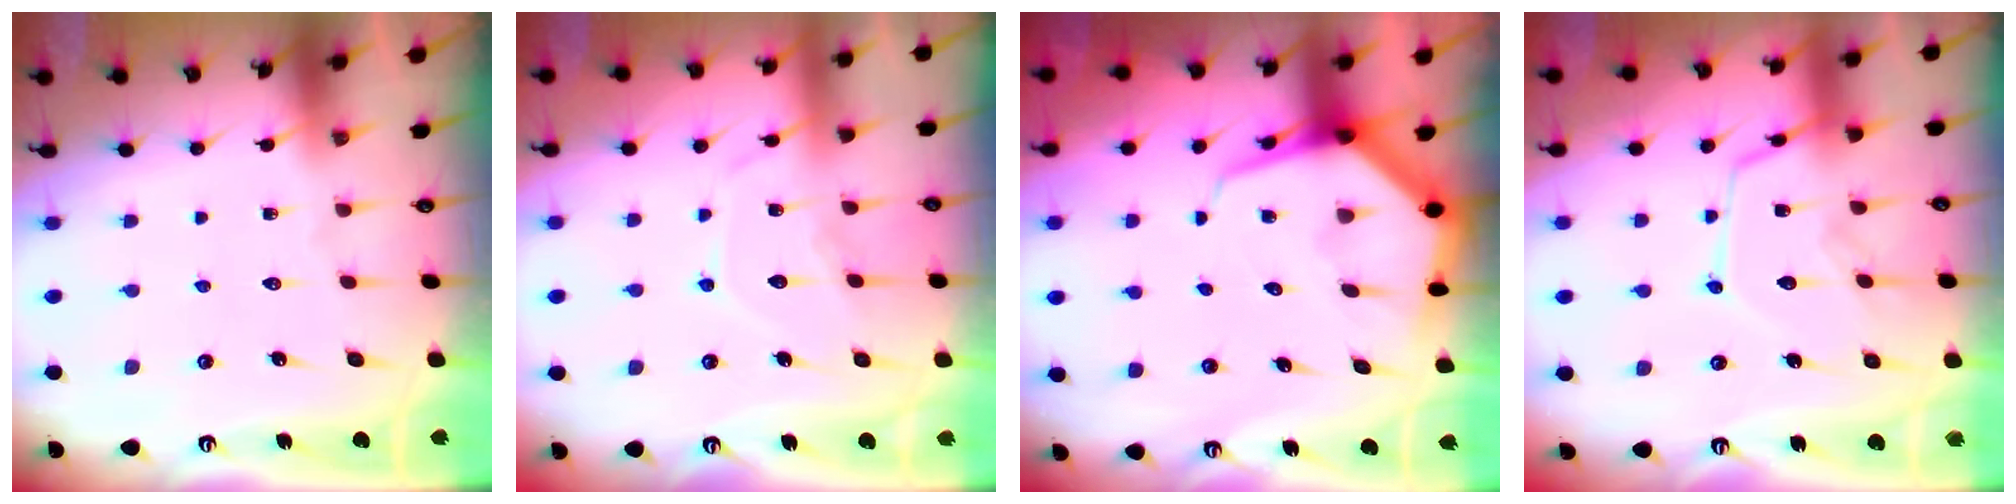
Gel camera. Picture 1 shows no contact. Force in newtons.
{"total": 10.1, "press": 10.1, "slide": 0.7}
{"total": 7.6, "press": 7.6, "slide": 0.9}
{"total": 13.6, "press": 13.6, "slide": 1.3}